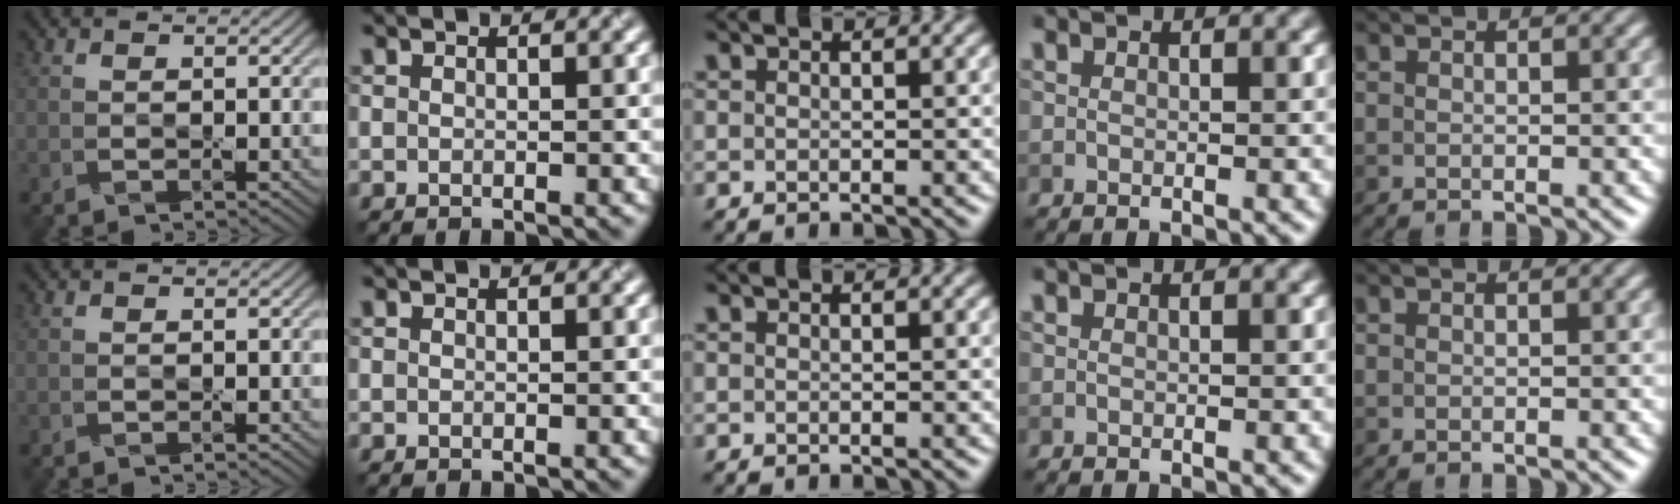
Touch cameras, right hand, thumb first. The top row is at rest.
{}